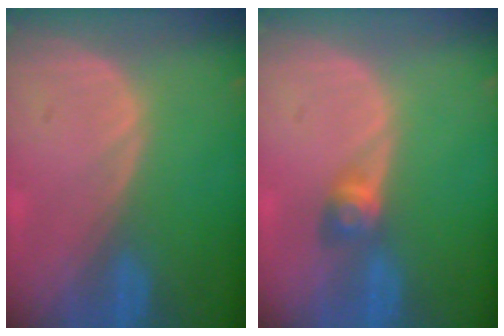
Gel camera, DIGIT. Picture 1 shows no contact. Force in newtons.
{"total": 2.9, "press": 2.5, "slide": 1.4}